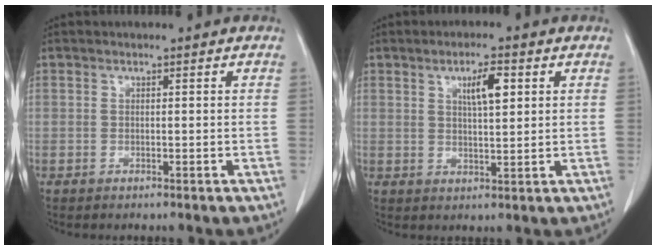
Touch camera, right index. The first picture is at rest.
{"total": 4.9, "force": [1.9, 1.0, 4.4], "torque": [-0.076, 0.001, 0.034]}